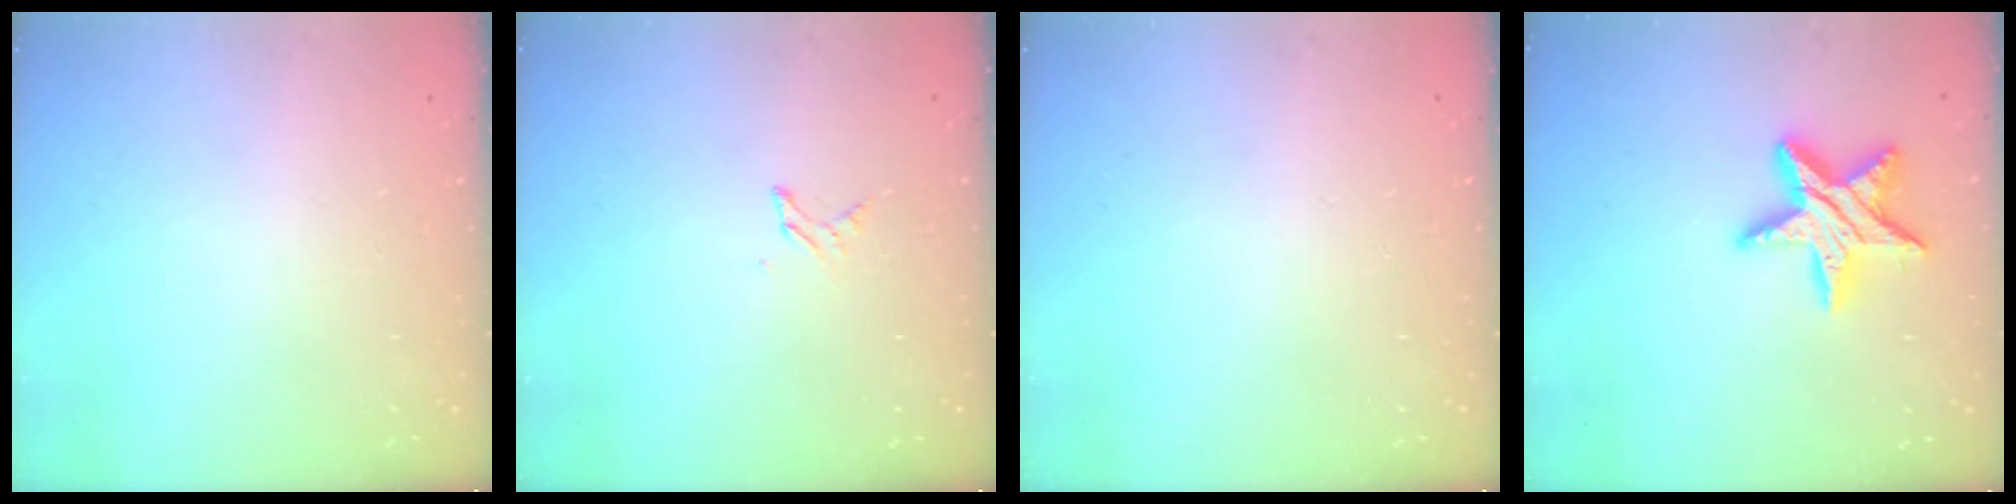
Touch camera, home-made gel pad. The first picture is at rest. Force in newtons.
{"total": 2.9, "press": 2.9, "slide": 0.3}
{"total": 0.0}
{"total": 13.9, "press": 13.9, "slide": 0.9}